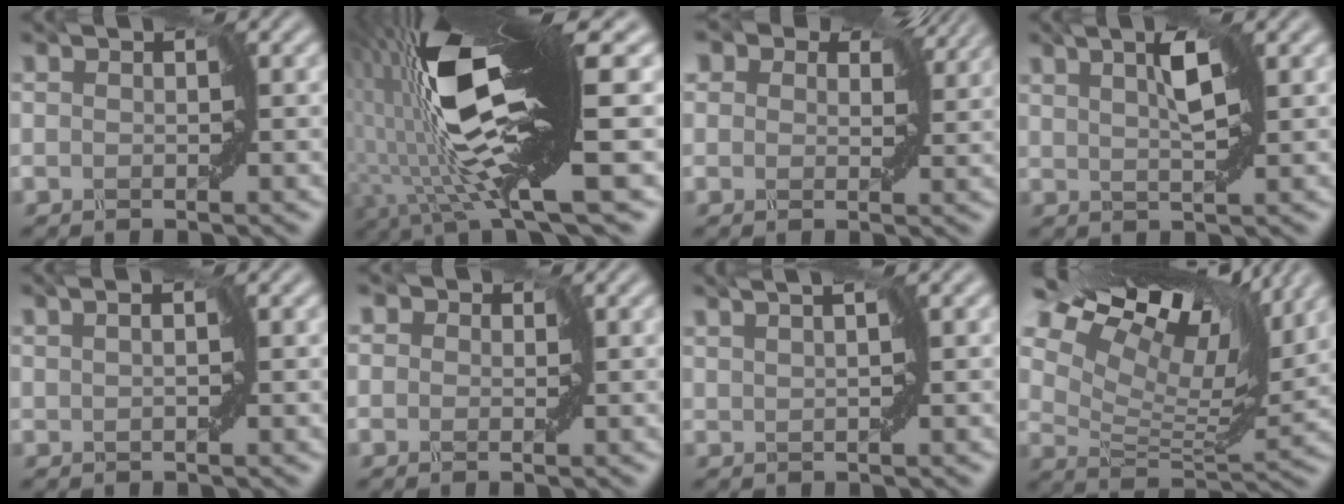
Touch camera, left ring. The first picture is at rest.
{"total": 14.1, "force": [0.8, 3.1, 13.8], "torque": [-0.280, 0.008, 0.022]}
{"total": 7.6, "force": [3.8, 4.8, 4.6], "torque": [-0.084, 0.026, 0.036]}
{"total": 2.3, "force": [1.5, -0.3, 1.7], "torque": [-0.043, 0.001, 0.032]}
{"total": 0.7, "force": [0.3, -0.6, 0.0], "torque": [-0.008, -0.002, 0.015]}
{"total": 2.5, "force": [1.0, 2.0, 1.1], "torque": [-0.001, 0.017, -0.011]}
{"total": 1.1, "force": [0.8, -0.7, 0.4], "torque": [-0.013, -0.003, 0.022]}
{"total": 14.7, "force": [11.1, 5.0, 8.3], "torque": [-0.178, 0.040, 0.179]}